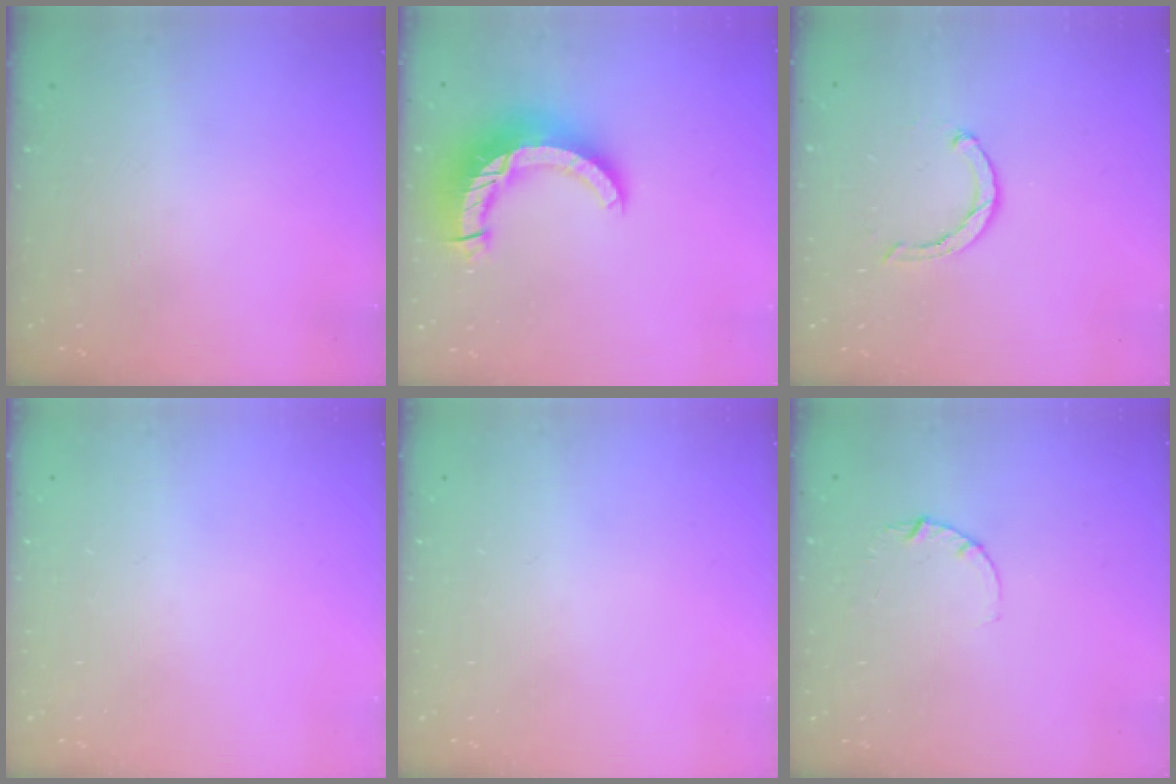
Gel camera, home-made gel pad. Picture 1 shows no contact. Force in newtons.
{"total": 13.7, "press": 13.7, "slide": 1.3}
{"total": 2.5, "press": 2.5, "slide": 0.4}
{"total": 0.0}
{"total": 0.0}
{"total": 2.8, "press": 2.8, "slide": 0.3}